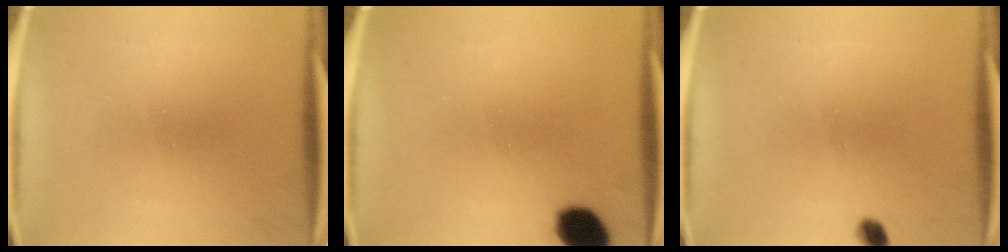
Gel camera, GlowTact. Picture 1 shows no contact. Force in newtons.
{"total": 7.6}
{"total": 1.8}